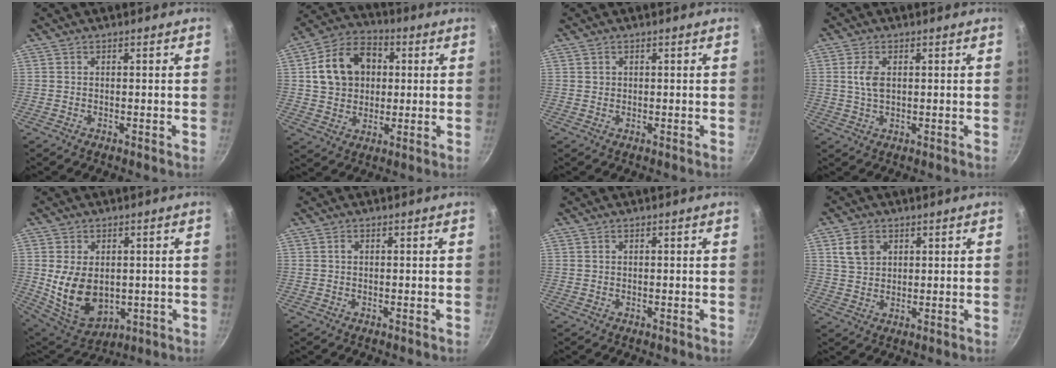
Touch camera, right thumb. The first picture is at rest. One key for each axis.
{"total": 14.1, "fx": 2.5, "fy": 11.0, "fz": 8.3, "tx": -0.121, "ty": 0.022, "tz": 0.034}
{"total": 0.8, "fx": 0.3, "fy": 0.8, "fz": 0.2, "tx": -0.001, "ty": 0.005, "tz": 0.004}
{"total": 4.3, "fx": 0.8, "fy": 2.5, "fz": 3.5, "tx": -0.067, "ty": 0.002, "tz": 0.015}
{"total": 12.5, "fx": 0.2, "fy": 8.8, "fz": 8.9, "tx": -0.146, "ty": -0.021, "tz": 0.030}
{"total": 0.6, "fx": 0.1, "fy": 0.4, "fz": 0.4, "tx": -0.006, "ty": 0.004, "tz": 0.001}
{"total": 0.0}
{"total": 5.5, "fx": 2.2, "fy": 4.1, "fz": 2.9, "tx": -0.037, "ty": -0.002, "tz": 0.044}